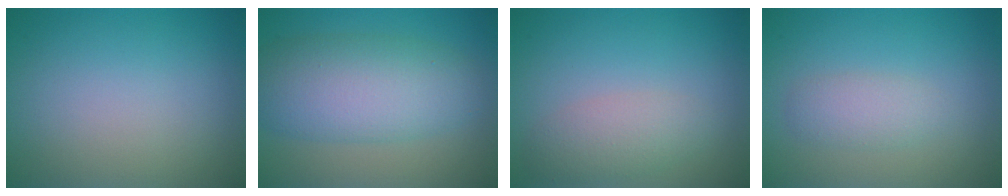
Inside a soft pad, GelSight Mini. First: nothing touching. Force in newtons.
{"total": 7.6, "press": 7.6, "slide": 0.1}
{"total": 2.7, "press": 2.7, "slide": 0.1}
{"total": 2.1, "press": 2.1, "slide": 0.0}